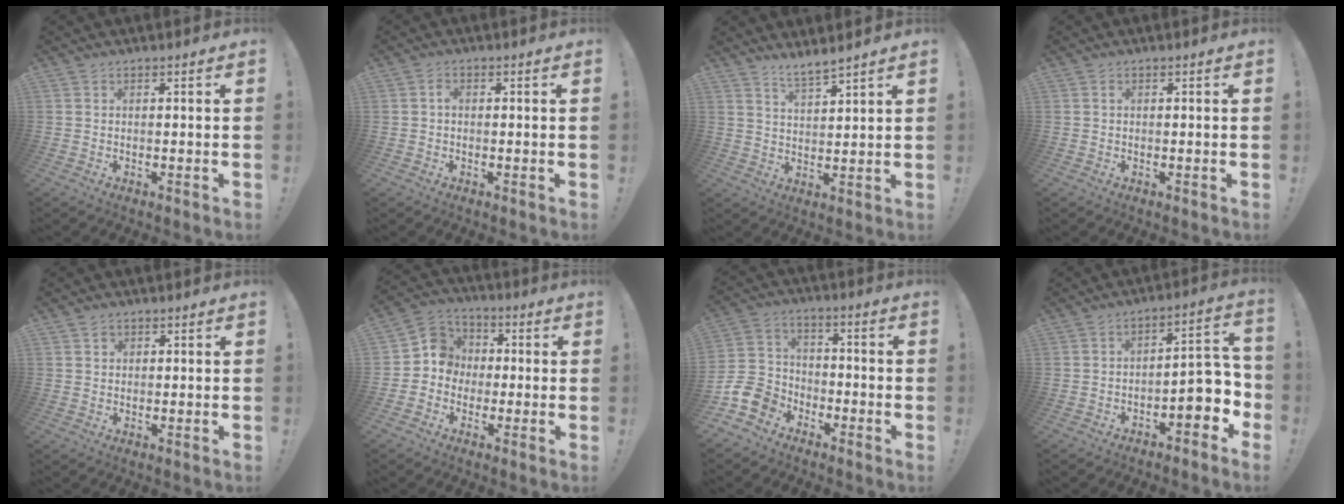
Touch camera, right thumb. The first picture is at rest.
{"total": 1.2, "force": [-0.3, 0.8, 0.8], "torque": [-0.016, 0.005, -0.008]}
{"total": 5.1, "force": [4.8, 0.4, 1.9], "torque": [-0.037, -0.031, 0.084]}
{"total": 0.0}
{"total": 1.2, "force": [0.6, 1.0, 0.3], "torque": [0.010, -0.006, 0.007]}
{"total": 8.5, "force": [-1.2, 8.1, 2.4], "torque": [-0.035, 0.017, -0.016]}
{"total": 11.7, "force": [-7.7, 8.0, 3.7], "torque": [-0.081, 0.056, -0.137]}
{"total": 10.0, "force": [-3.6, 4.7, 8.0], "torque": [-0.085, 0.009, -0.061]}